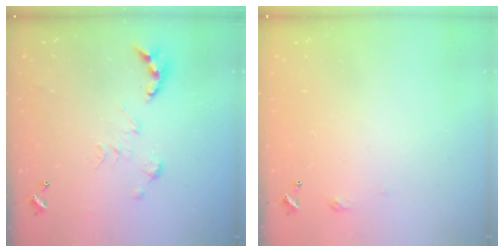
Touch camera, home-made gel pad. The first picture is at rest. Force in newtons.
{"total": 2.7, "press": 2.6, "slide": 0.4}